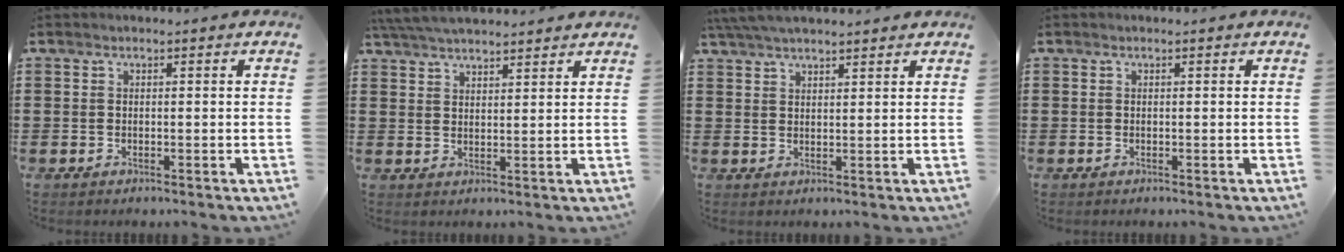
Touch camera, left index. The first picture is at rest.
{"total": 4.9, "force": [4.7, 0.4, 1.4], "torque": [-0.041, -0.009, 0.089]}
{"total": 4.2, "force": [3.8, 0.3, 1.6], "torque": [-0.042, -0.003, 0.073]}
{"total": 0.0}